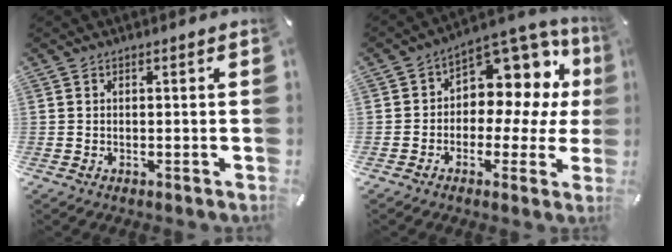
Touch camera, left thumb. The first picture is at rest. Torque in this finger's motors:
{"motor_torque": [1.82, 1.80, 0.19, 0.00, 0.21]}